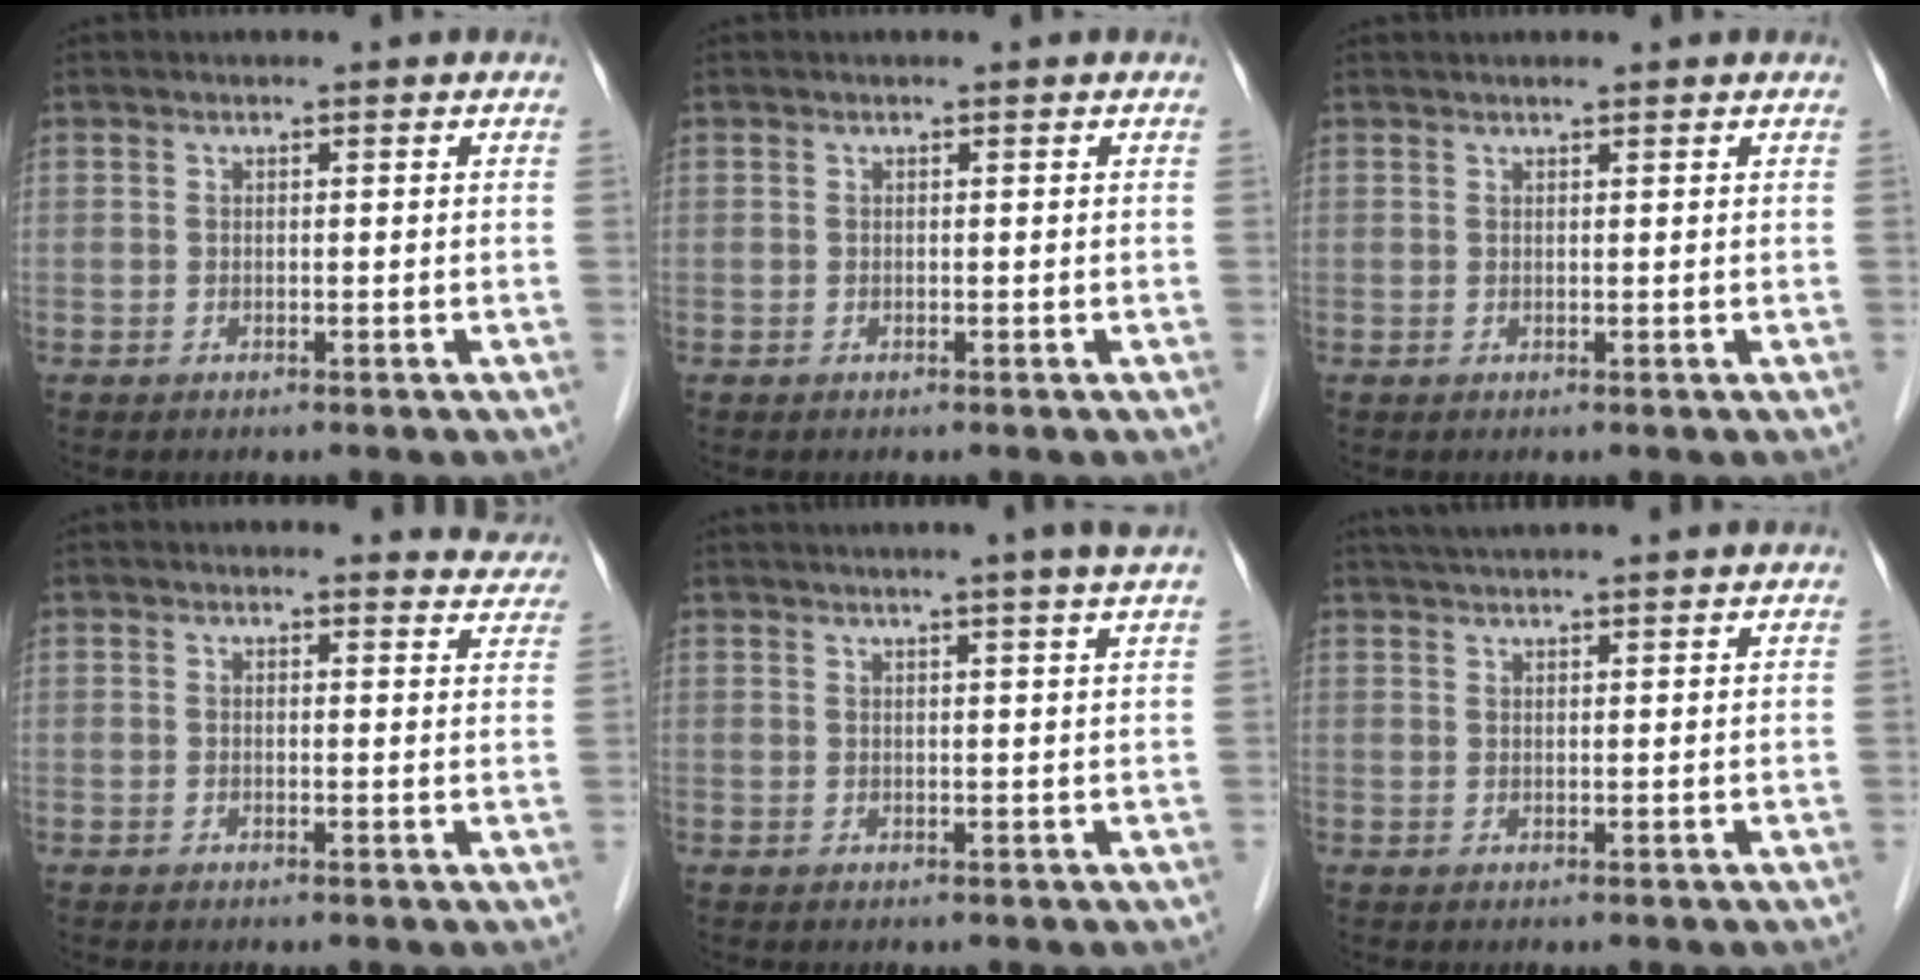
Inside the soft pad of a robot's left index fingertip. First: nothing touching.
{"total": 0.0}
{"total": 0.6, "force": [0.6, 0.0, 0.3], "torque": [-0.013, 0.007, 0.013]}
{"total": 4.5, "force": [4.4, 1.1, -0.2], "torque": [0.015, -0.021, 0.022]}
{"total": 5.8, "force": [4.7, -1.4, 3.2], "torque": [-0.044, 0.006, 0.051]}
{"total": 8.5, "force": [7.7, -0.3, 3.7], "torque": [-0.061, 0.035, 0.103]}